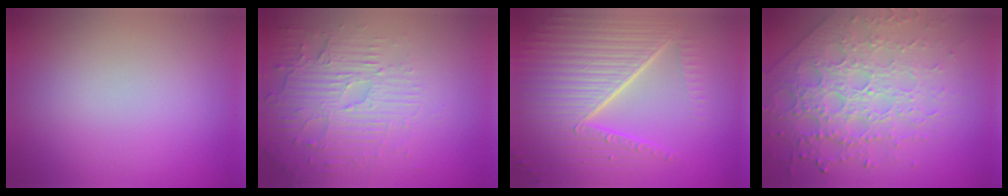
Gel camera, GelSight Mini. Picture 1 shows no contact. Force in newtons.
{"total": 4.5, "press": 3.7, "slide": 2.6}
{"total": 10.1, "press": 6.3, "slide": 7.8}
{"total": 7.5, "press": 5.4, "slide": 5.1}